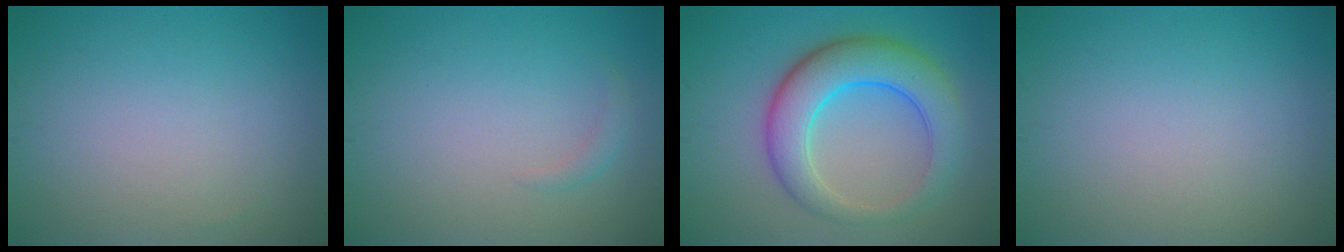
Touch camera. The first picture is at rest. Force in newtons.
{"total": 0.9, "press": 0.9, "slide": 0.1}
{"total": 7.1, "press": 7.1, "slide": 0.1}
{"total": 0.0}